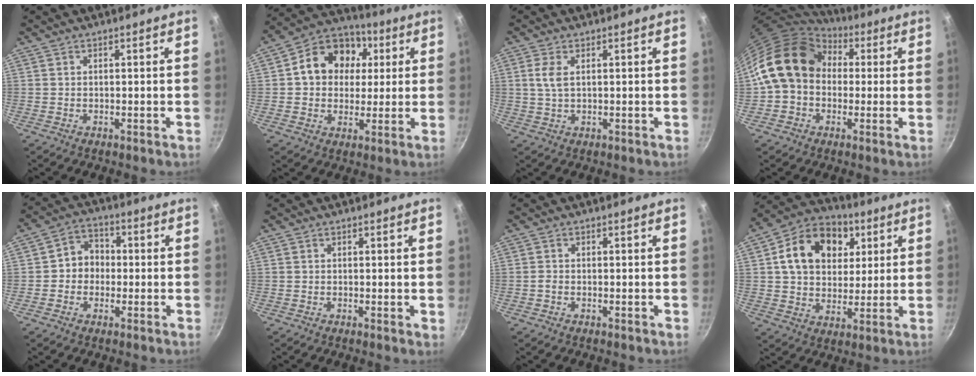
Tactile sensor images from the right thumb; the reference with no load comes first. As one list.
[{"total": 14.8, "force": [3.1, 12.0, 8.0], "torque": [-0.100, 0.019, 0.034]}, {"total": 3.4, "force": [0.9, 1.7, 2.8], "torque": [-0.060, 0.000, 0.018]}, {"total": 16.0, "force": [2.7, 12.6, 9.4], "torque": [-0.138, 0.036, 0.033]}, {"total": 6.5, "force": [-0.5, 5.8, 3.0], "torque": [-0.006, 0.018, -0.019]}, {"total": 0.9, "force": [0.1, 0.2, 0.9], "torque": [-0.012, -0.003, 0.000]}, {"total": 0.6, "force": [-0.4, 0.2, 0.4], "torque": [-0.012, 0.003, -0.012]}, {"total": 17.2, "force": [5.3, 12.9, 10.0], "torque": [-0.142, 0.008, 0.080]}]